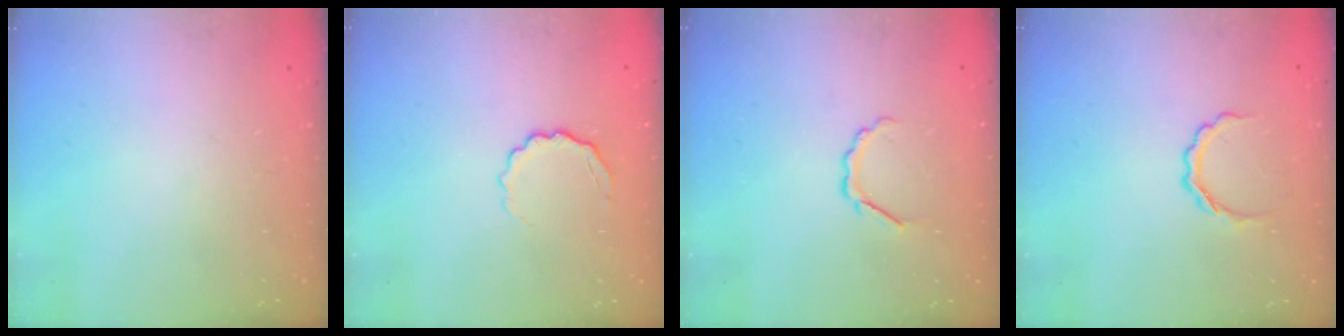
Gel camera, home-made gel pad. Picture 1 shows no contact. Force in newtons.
{"total": 4.7, "press": 4.5, "slide": 1.3}
{"total": 3.1, "press": 3.0, "slide": 0.9}
{"total": 4.1, "press": 4.1, "slide": 0.7}